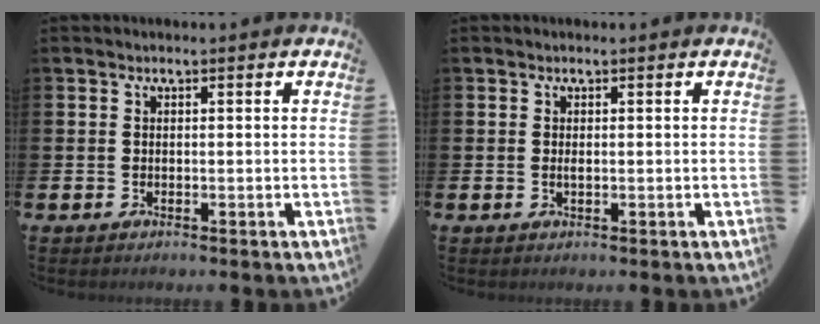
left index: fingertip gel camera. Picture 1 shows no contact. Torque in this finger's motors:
{"motor_torque": [0.19, -0.04, -0.01, 0.00]}